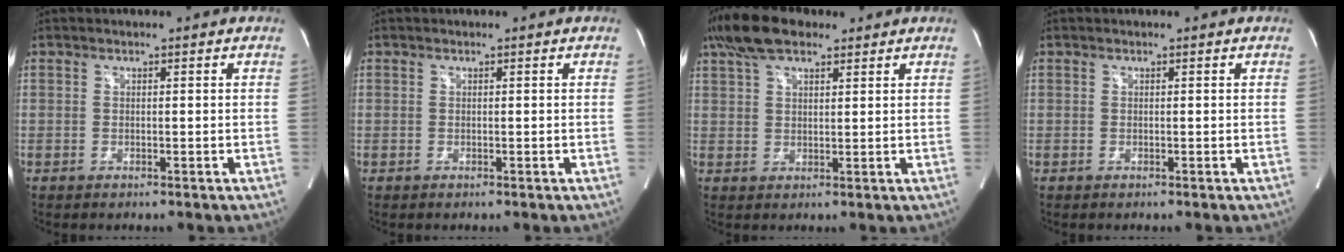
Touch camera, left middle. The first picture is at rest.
{"total": 0.0}
{"total": 8.3, "force": [5.8, 3.4, 4.8], "torque": [-0.099, 0.028, 0.107]}
{"total": 0.0}